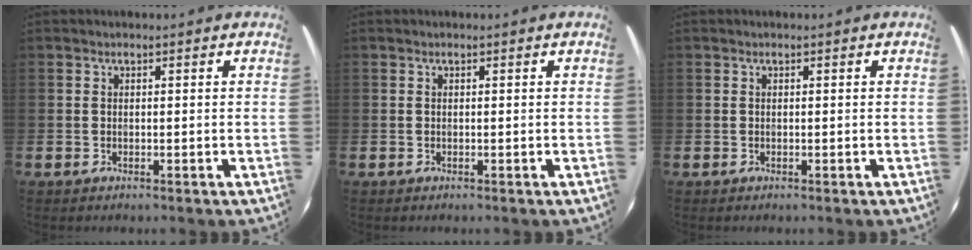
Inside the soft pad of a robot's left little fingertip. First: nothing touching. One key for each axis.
{"total": 0.0}
{"total": 0.0}